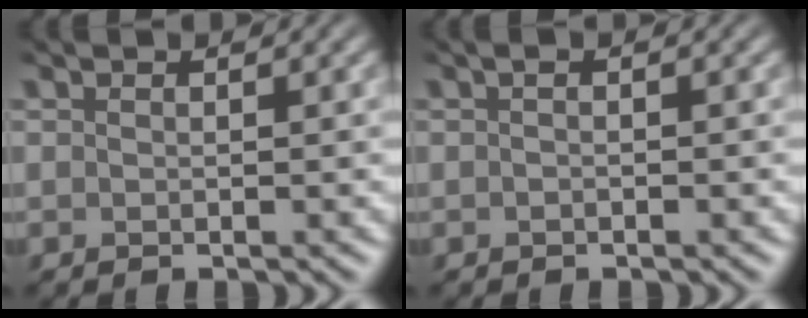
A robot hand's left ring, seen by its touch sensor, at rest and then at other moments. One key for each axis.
{"total": 0.6, "fx": -0.1, "fy": 0.2, "fz": 0.6, "tx": -0.012, "ty": -0.003, "tz": -0.004}